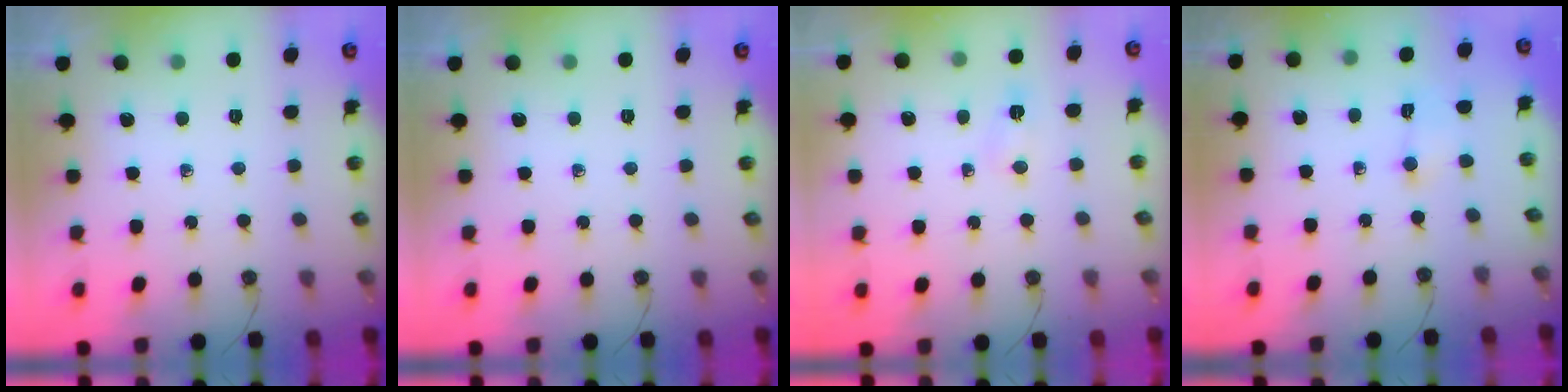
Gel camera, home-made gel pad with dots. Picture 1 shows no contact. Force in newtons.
{"total": 0.0}
{"total": 3.2, "press": 3.2, "slide": 0.5}
{"total": 1.6, "press": 1.4, "slide": 0.7}